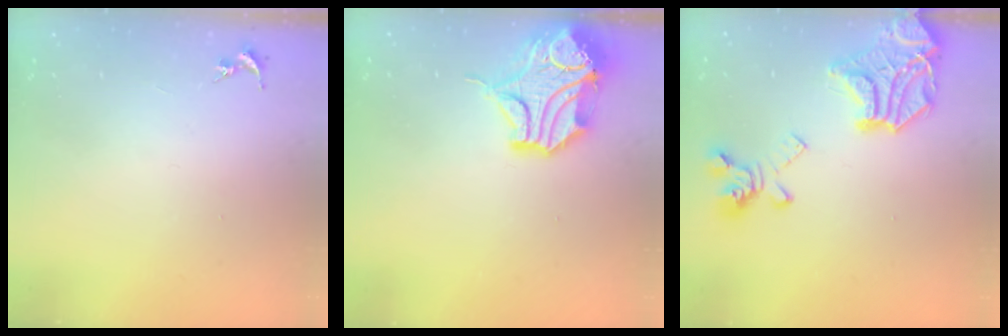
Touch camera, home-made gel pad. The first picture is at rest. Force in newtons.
{"total": 14.1, "press": 13.9, "slide": 2.1}
{"total": 22.5, "press": 22.3, "slide": 2.7}